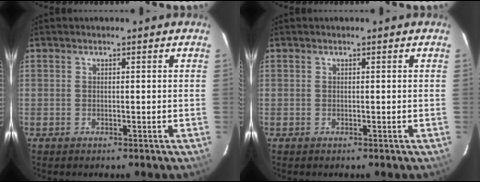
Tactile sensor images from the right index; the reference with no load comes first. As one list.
[{"total": 0.0}]